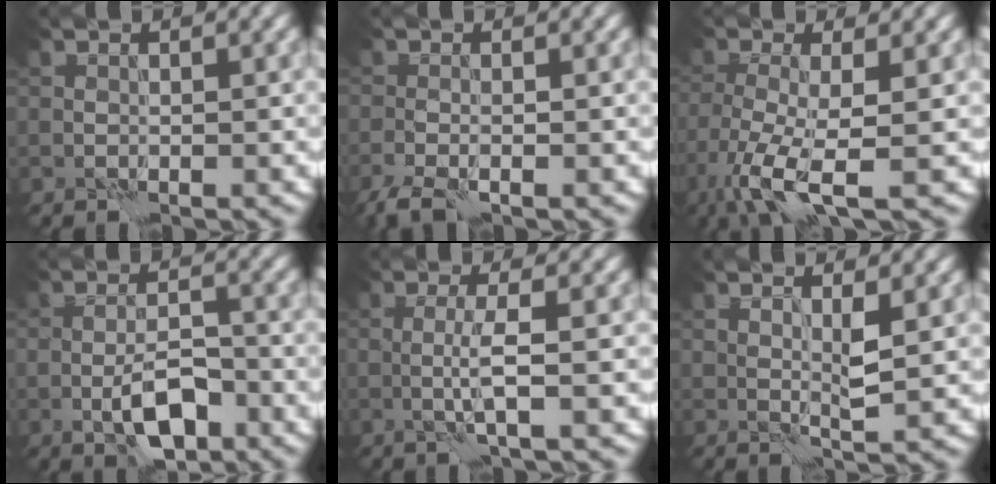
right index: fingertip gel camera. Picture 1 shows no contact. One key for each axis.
{"total": 2.6, "fx": -1.8, "fy": 0.7, "fz": 1.7, "tx": -0.040, "ty": -0.007, "tz": -0.041}
{"total": 7.0, "fx": -3.3, "fy": 2.0, "fz": 5.8, "tx": -0.133, "ty": -0.018, "tz": -0.067}
{"total": 4.7, "fx": -2.1, "fy": 1.9, "fz": 3.8, "tx": -0.065, "ty": 0.001, "tz": -0.035}
{"total": 2.5, "fx": -0.1, "fy": 0.2, "fz": 2.5, "tx": -0.052, "ty": -0.006, "tz": -0.005}
{"total": 1.8, "fx": 0.7, "fy": 0.1, "fz": 1.7, "tx": -0.033, "ty": -0.003, "tz": 0.011}